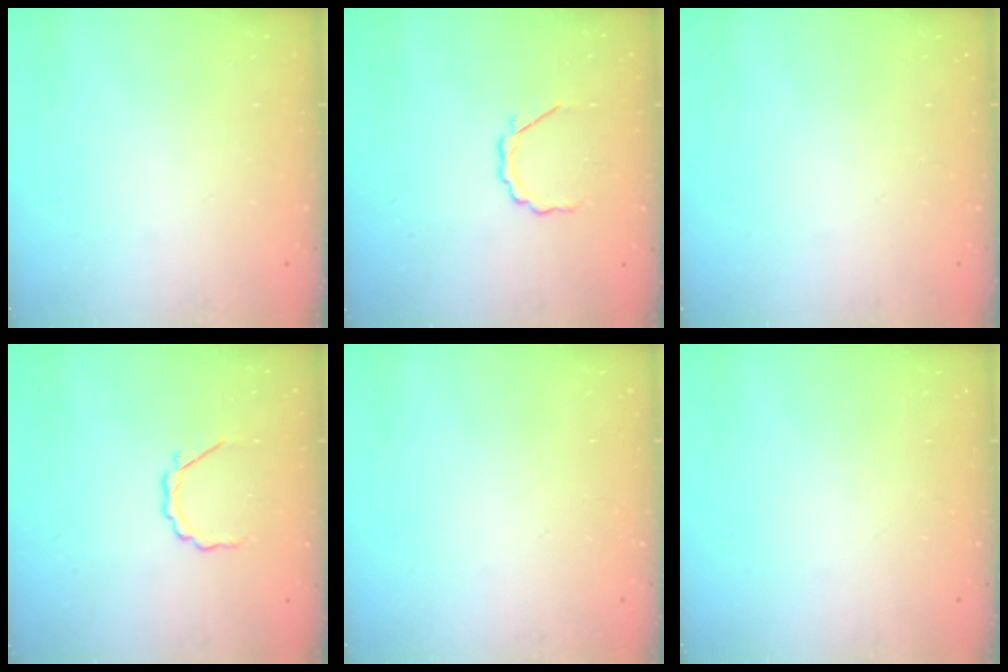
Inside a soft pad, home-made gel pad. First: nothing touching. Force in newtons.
{"total": 3.6, "press": 3.4, "slide": 1.2}
{"total": 0.0}
{"total": 3.6, "press": 3.4, "slide": 1.2}
{"total": 0.0}
{"total": 0.0}